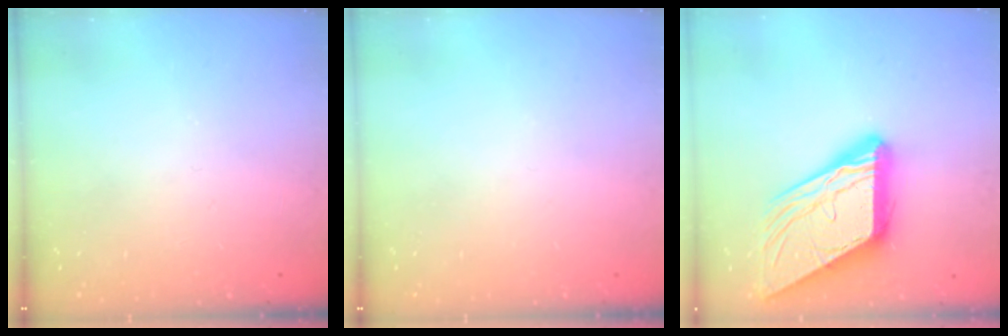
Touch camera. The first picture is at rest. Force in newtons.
{"total": 0.0}
{"total": 17.5, "press": 17.4, "slide": 1.8}